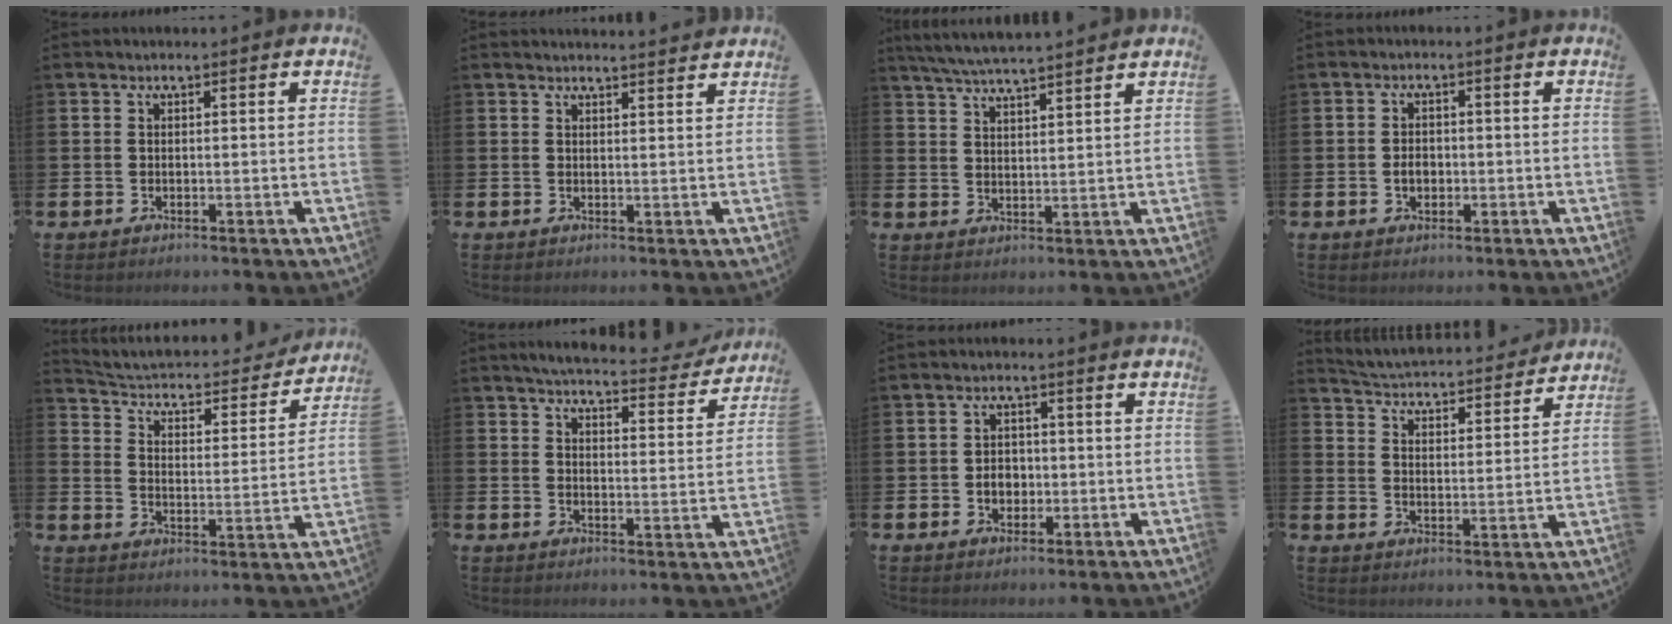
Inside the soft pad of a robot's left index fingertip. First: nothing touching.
{"total": 2.1, "force": [2.1, 0.0, -0.1], "torque": [0.011, -0.017, 0.035]}
{"total": 5.6, "force": [5.4, -0.1, 1.3], "torque": [-0.040, -0.025, 0.097]}
{"total": 2.0, "force": [-0.5, 1.5, 1.3], "torque": [-0.014, 0.001, -0.013]}
{"total": 3.8, "force": [3.4, 1.3, 1.1], "torque": [-0.046, -0.035, 0.047]}
{"total": 5.1, "force": [4.8, 0.8, 1.5], "torque": [-0.032, -0.036, 0.078]}
{"total": 2.8, "force": [-0.6, 2.3, 1.6], "torque": [-0.013, -0.003, -0.019]}
{"total": 4.6, "force": [4.5, 0.6, 0.2], "torque": [-0.030, -0.042, 0.074]}